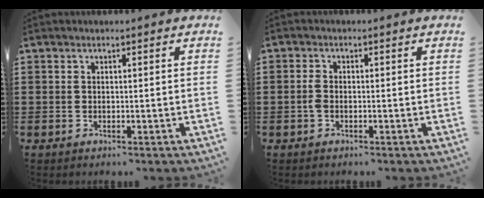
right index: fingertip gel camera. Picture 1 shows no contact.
{"total": 1.8, "force": [-0.5, 0.9, 1.4], "torque": [-0.044, -0.006, -0.015]}